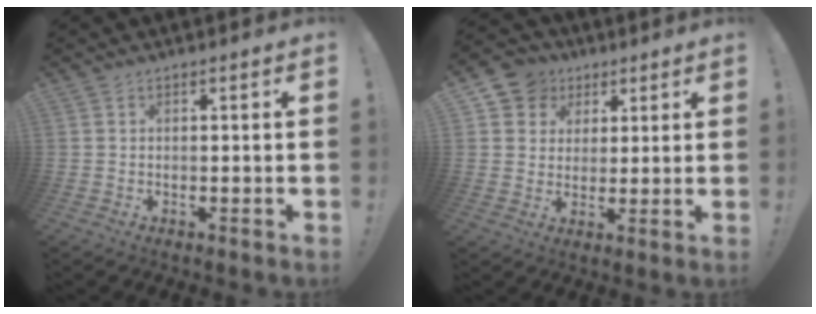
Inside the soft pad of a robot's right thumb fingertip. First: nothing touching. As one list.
[{"total": 8.2, "force": [3.2, 7.3, 1.6], "torque": [-0.025, -0.016, 0.066]}]